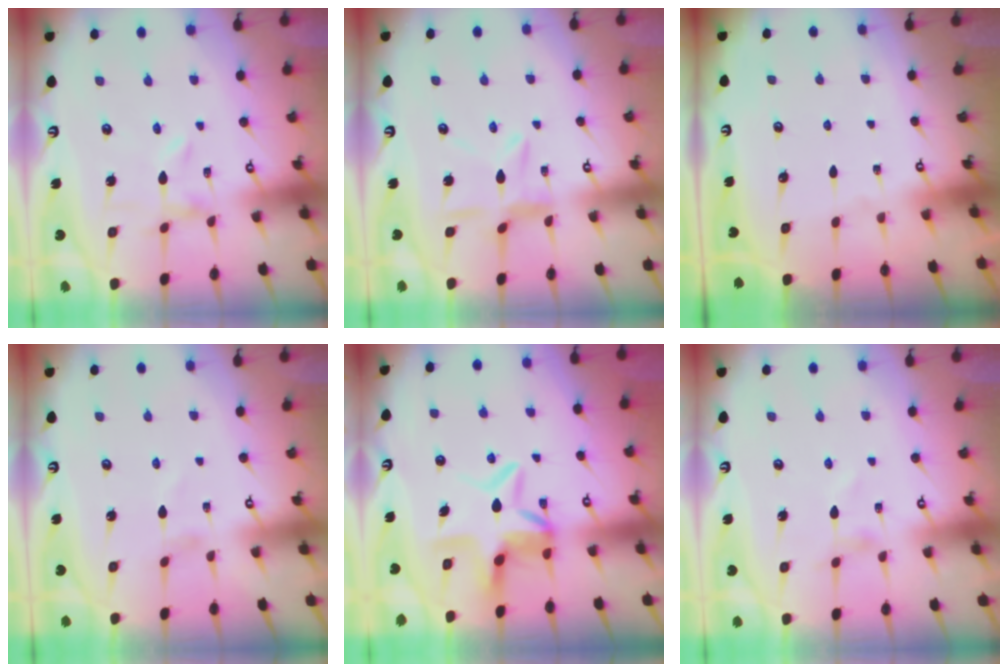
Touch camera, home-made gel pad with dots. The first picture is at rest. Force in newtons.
{"total": 6.2, "press": 6.2, "slide": 0.5}
{"total": 0.0}
{"total": 1.3, "press": 1.3, "slide": 0.1}
{"total": 6.5, "press": 6.2, "slide": 2.1}
{"total": 0.8, "press": 0.7, "slide": 0.2}